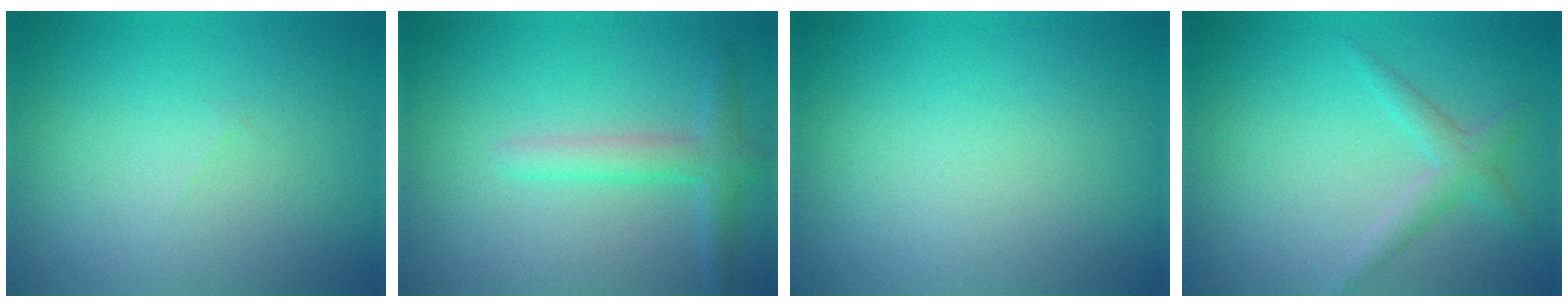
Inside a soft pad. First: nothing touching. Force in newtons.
{"total": 2.5, "press": 2.5, "slide": 0.1}
{"total": 0.0}
{"total": 2.0, "press": 2.0, "slide": 0.1}